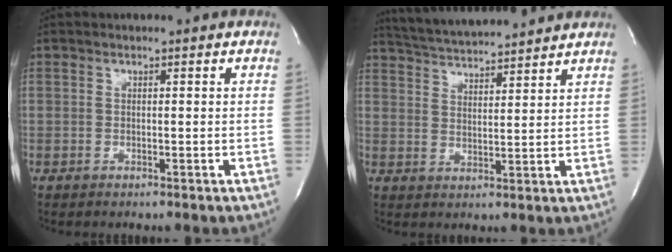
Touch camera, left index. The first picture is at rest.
{"total": 11.7, "force": [11.0, 0.4, 4.0], "torque": [-0.081, 0.018, 0.171]}